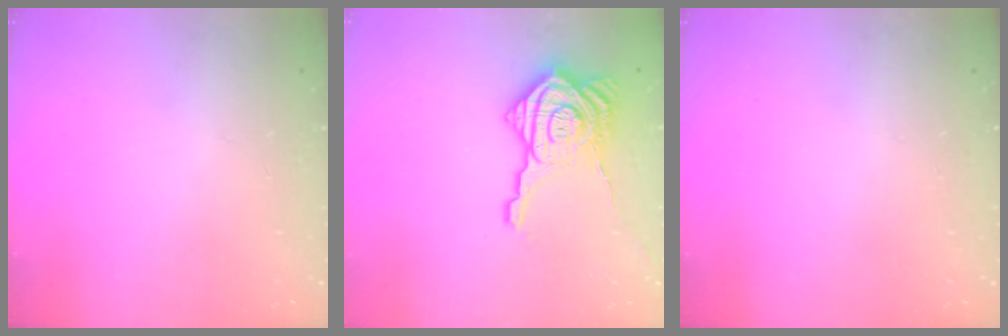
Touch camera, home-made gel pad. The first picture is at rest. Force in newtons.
{"total": 19.3, "press": 19.2, "slide": 1.4}
{"total": 0.0}